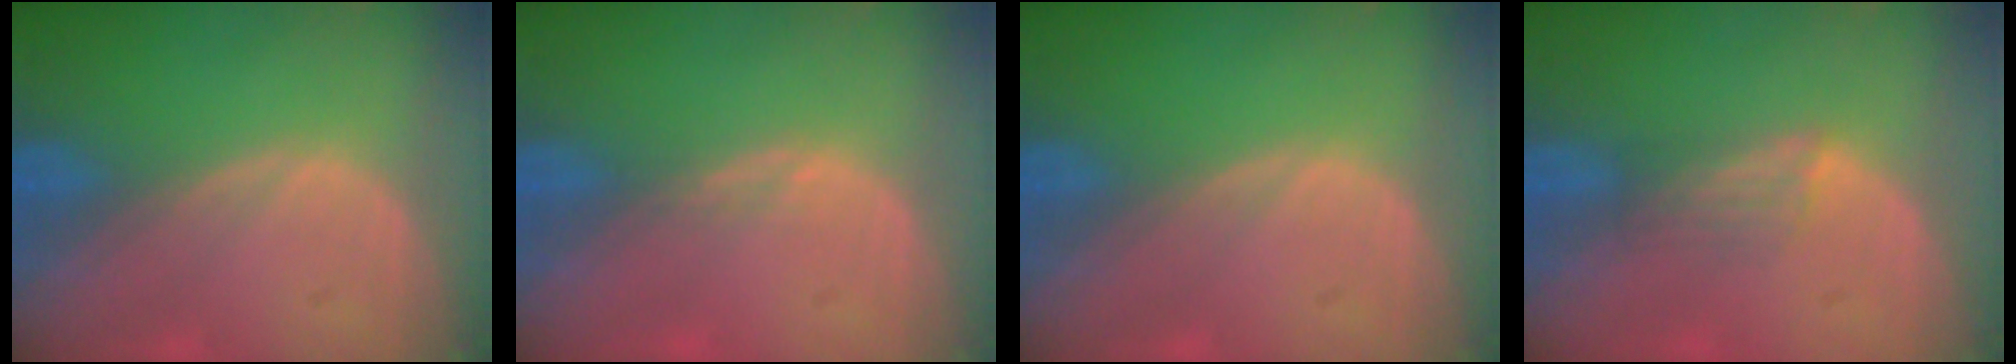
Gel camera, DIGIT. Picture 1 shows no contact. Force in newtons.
{"total": 1.0, "press": 0.8, "slide": 0.7}
{"total": 0.0}
{"total": 2.8, "press": 2.5, "slide": 1.4}